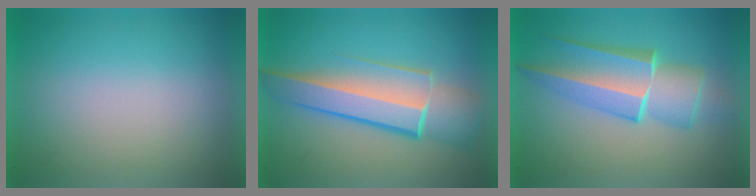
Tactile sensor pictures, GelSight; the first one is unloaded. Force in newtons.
{"total": 6.2}
{"total": 5.6}